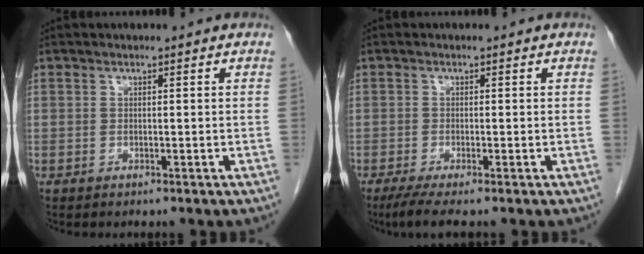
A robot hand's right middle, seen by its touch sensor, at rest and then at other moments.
{"total": 3.6, "force": [-2.4, 0.1, 2.6], "torque": [-0.051, -0.012, -0.047]}